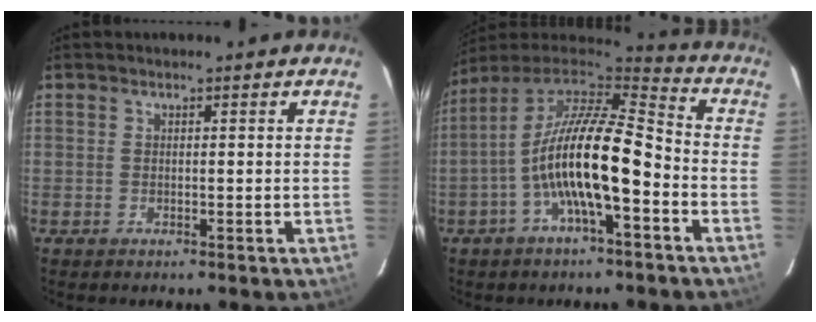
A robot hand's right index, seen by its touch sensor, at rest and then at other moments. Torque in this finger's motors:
{"motor_torque": [2.09, -0.05, 1.05, 0.21]}